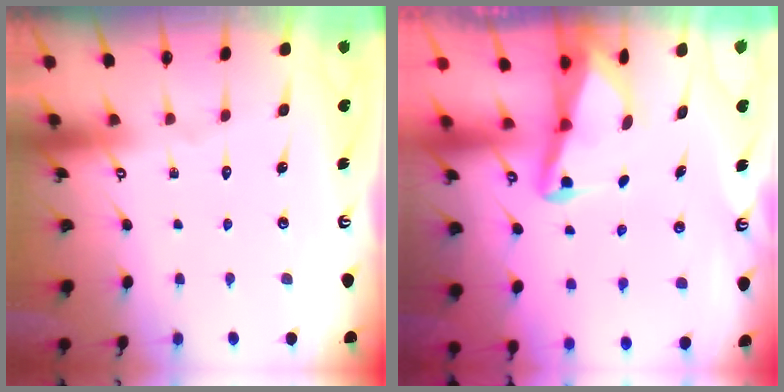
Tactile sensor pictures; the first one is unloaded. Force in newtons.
{"total": 3.6, "press": 3.5, "slide": 0.8}